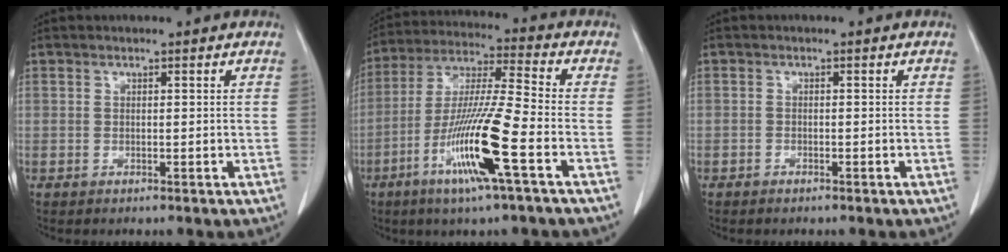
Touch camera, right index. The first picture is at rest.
{"total": 14.6, "force": [-5.8, -0.3, 13.4], "torque": [-0.270, -0.017, -0.114]}
{"total": 0.6, "force": [-0.6, 0.2, 0.1], "torque": [-0.007, 0.000, -0.011]}